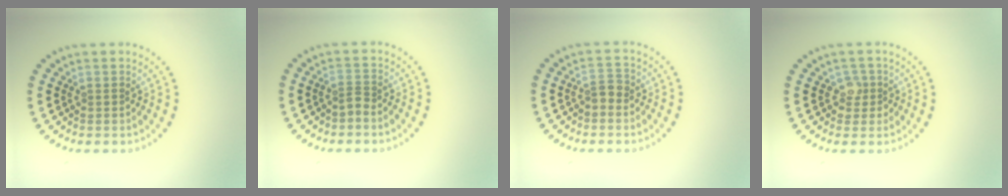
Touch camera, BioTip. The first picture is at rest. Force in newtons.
{"total": 0.9, "press": 0.5, "slide": 0.7}
{"total": 1.4, "press": 1.2, "slide": 0.6}
{"total": 1.7, "press": 1.4, "slide": 0.9}